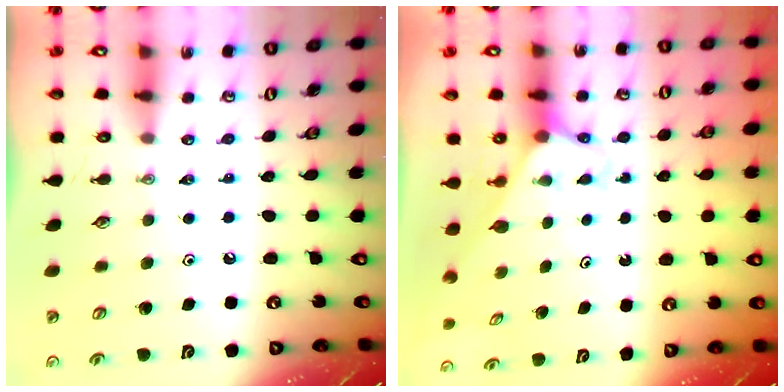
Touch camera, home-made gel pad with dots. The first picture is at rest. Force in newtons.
{"total": 2.5, "press": 2.5, "slide": 0.2}